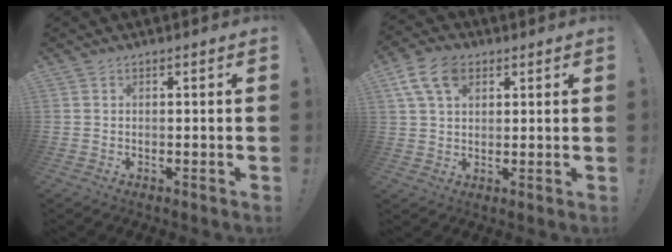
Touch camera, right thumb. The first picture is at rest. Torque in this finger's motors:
{"motor_torque": [1.27, 1.25, 0.65, 0.16, 0.00]}